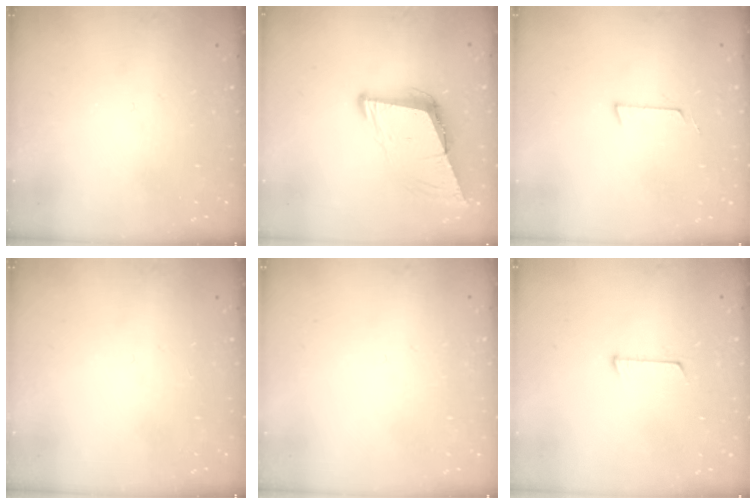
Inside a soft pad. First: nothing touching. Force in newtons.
{"total": 8.8, "press": 8.0, "slide": 3.6}
{"total": 4.2, "press": 4.2, "slide": 0.4}
{"total": 0.0}
{"total": 0.9, "press": 0.9, "slide": 0.1}
{"total": 5.3, "press": 5.3, "slide": 0.4}